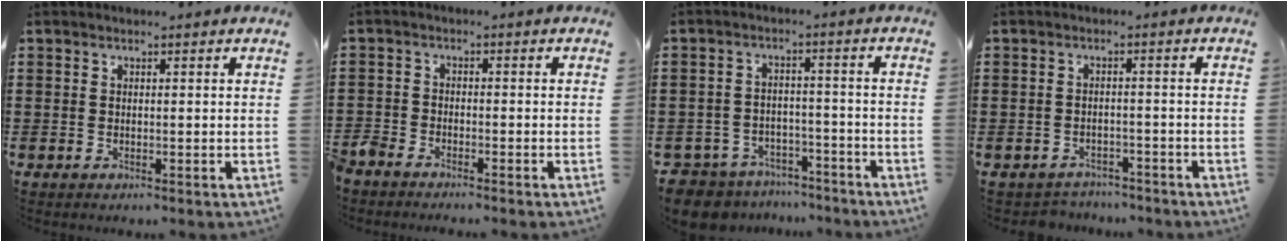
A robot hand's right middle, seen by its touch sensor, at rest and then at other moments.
{"total": 2.7, "force": [-2.6, 0.5, 0.1], "torque": [-0.022, -0.003, -0.061]}
{"total": 5.8, "force": [-5.7, 1.2, 0.4], "torque": [-0.037, 0.003, -0.123]}
{"total": 2.3, "force": [-2.2, 0.5, -0.2], "torque": [-0.006, -0.001, -0.049]}